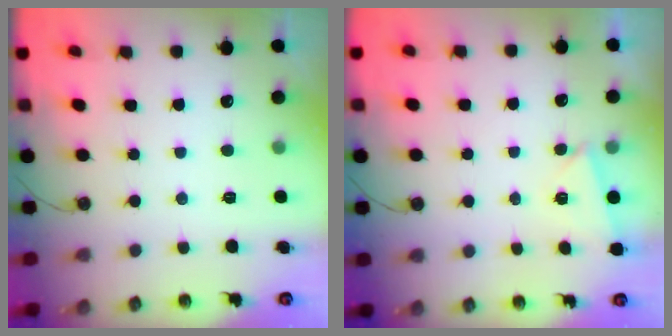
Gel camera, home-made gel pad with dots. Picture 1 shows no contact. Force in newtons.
{"total": 2.8, "press": 1.7, "slide": 2.2}